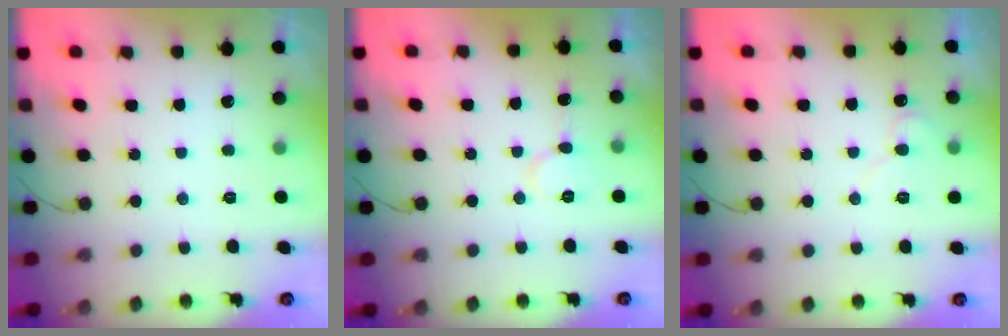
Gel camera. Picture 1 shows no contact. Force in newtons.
{"total": 7.0, "press": 7.0, "slide": 0.3}
{"total": 5.9, "press": 5.8, "slide": 0.5}